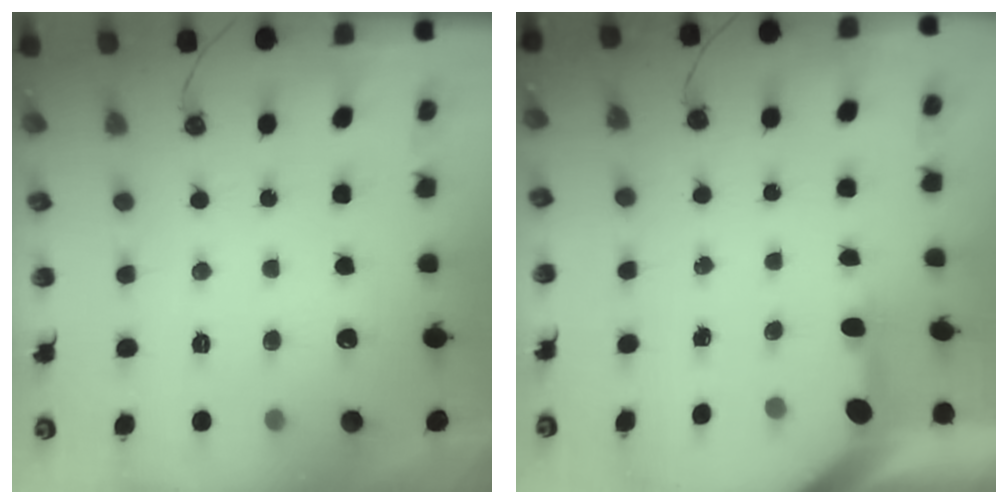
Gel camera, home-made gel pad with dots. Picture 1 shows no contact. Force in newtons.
{"total": 3.3, "press": 3.3, "slide": 0.4}